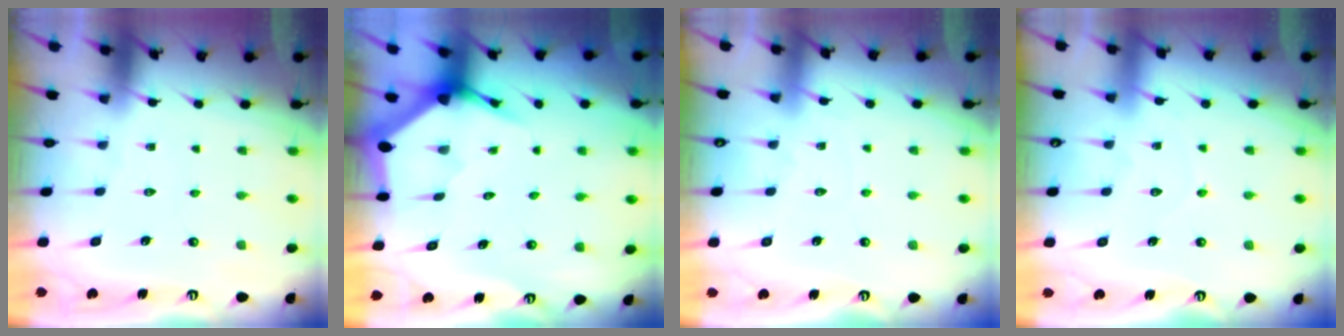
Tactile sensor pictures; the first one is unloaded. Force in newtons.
{"total": 3.7, "press": 3.7, "slide": 0.5}
{"total": 2.2, "press": 2.2, "slide": 0.3}
{"total": 3.6, "press": 3.5, "slide": 0.4}